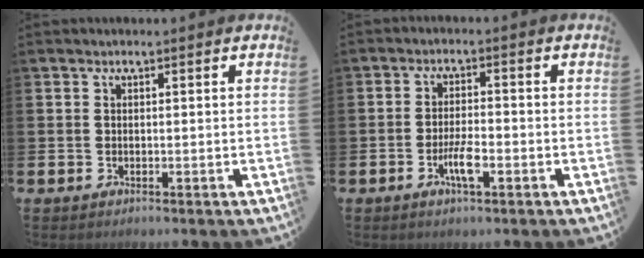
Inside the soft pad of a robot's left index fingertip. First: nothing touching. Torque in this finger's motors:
{"motor_torque": [0.83, 0.36, 0.12, 0.12]}